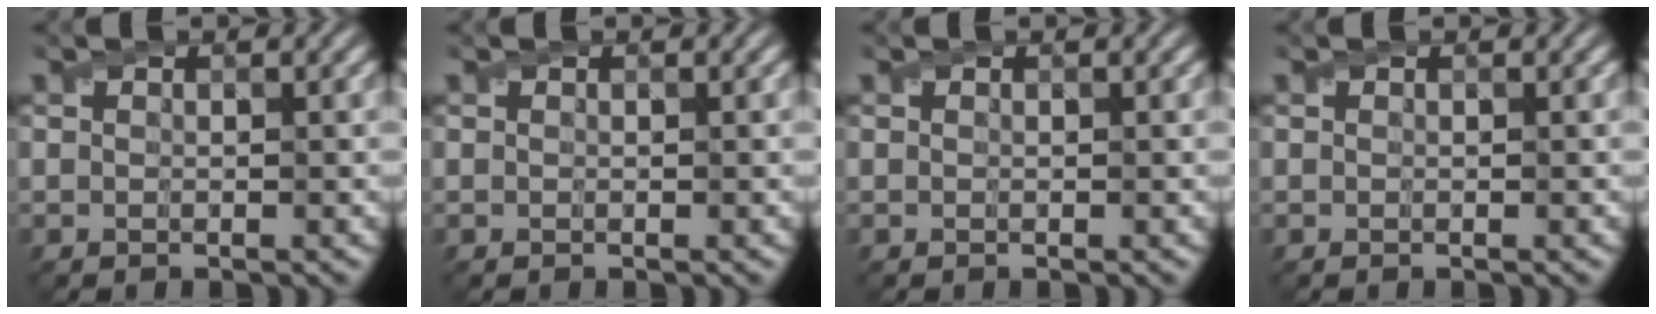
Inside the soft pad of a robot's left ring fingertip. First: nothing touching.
{"total": 0.0}
{"total": 0.0}
{"total": 0.0}